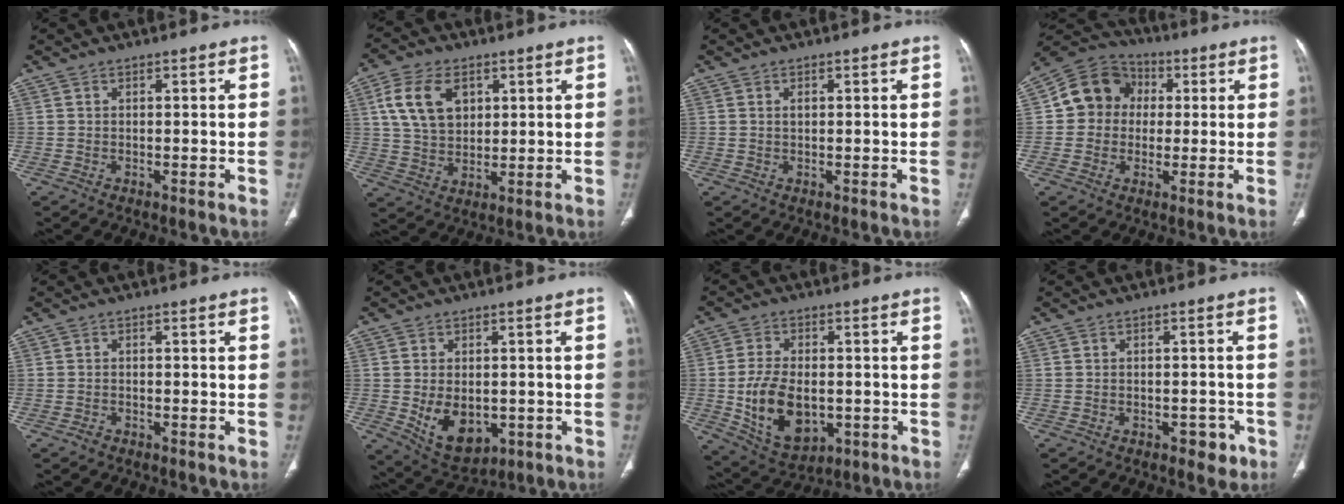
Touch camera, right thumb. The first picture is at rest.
{"total": 11.1, "force": [3.8, 7.4, 7.4], "torque": [-0.127, -0.006, 0.077]}
{"total": 0.9, "force": [0.3, 0.5, 0.7], "torque": [-0.012, 0.001, 0.007]}
{"total": 10.9, "force": [1.1, 9.8, 4.6], "torque": [-0.055, 0.021, 0.005]}
{"total": 1.2, "force": [-0.9, 0.7, 0.4], "torque": [-0.009, 0.003, -0.019]}
{"total": 9.9, "force": [-1.8, 6.6, 7.2], "torque": [-0.094, -0.006, -0.007]}
{"total": 13.2, "force": [-2.0, 8.3, 10.1], "torque": [-0.165, -0.002, -0.018]}
{"total": 3.7, "force": [-2.0, 2.3, 2.0], "torque": [-0.012, 0.013, -0.024]}